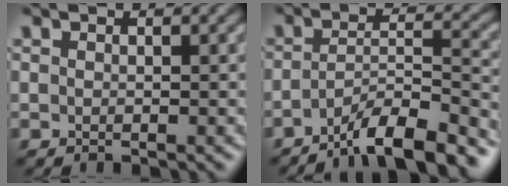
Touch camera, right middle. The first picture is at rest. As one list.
[{"total": 8.2, "force": [-6.1, 1.7, 5.2], "torque": [-0.075, 0.005, -0.103]}]